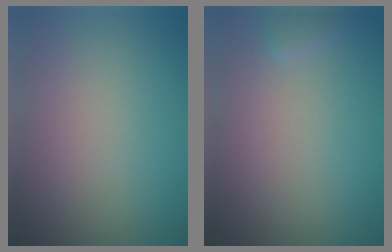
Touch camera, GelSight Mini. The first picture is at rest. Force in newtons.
{"total": 0.9, "press": 0.9, "slide": 0.0}